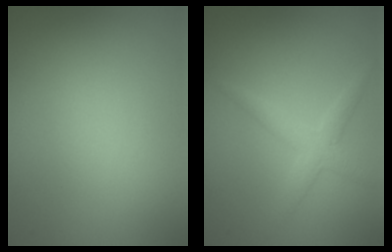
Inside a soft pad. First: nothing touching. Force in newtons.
{"total": 2.2, "press": 2.2, "slide": 0.1}